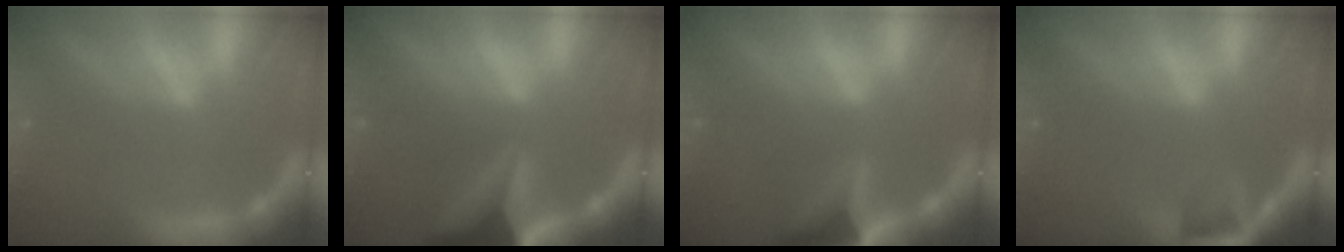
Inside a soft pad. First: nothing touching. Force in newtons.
{"total": 9.9}
{"total": 6.4}
{"total": 2.9}